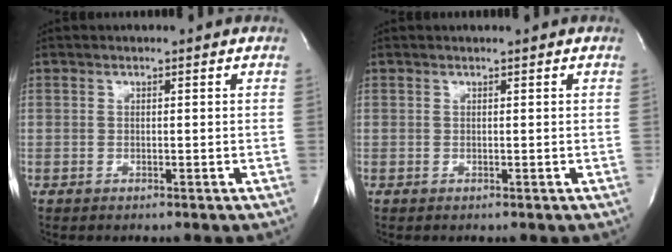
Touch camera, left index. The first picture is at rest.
{"total": 0.0}